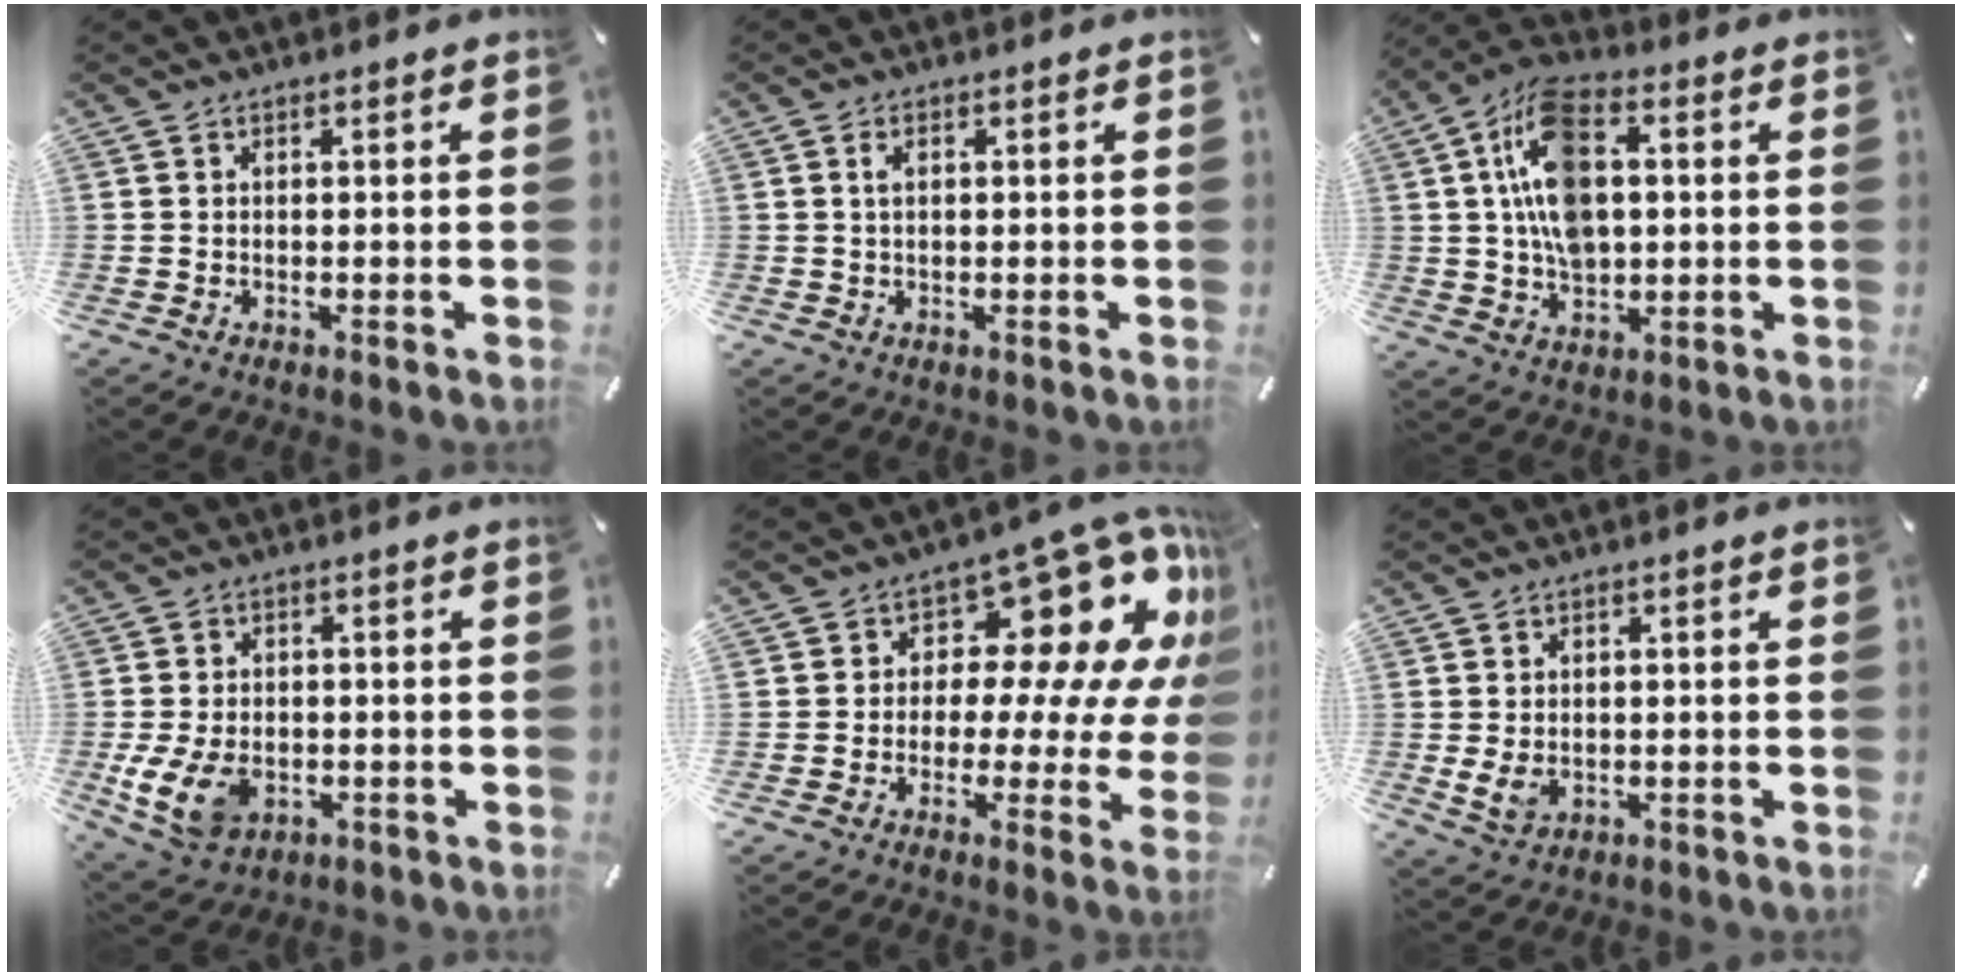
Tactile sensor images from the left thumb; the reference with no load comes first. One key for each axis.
{"total": 1.8, "fx": 0.5, "fy": 1.0, "fz": 1.4, "tx": -0.030, "ty": 0.005, "tz": 0.007}
{"total": 14.3, "fx": 2.3, "fy": 9.2, "fz": 10.7, "tx": -0.218, "ty": 0.010, "tz": 0.042}
{"total": 10.0, "fx": -2.5, "fy": 7.3, "fz": 6.4, "tx": -0.146, "ty": 0.002, "tz": -0.044}
{"total": 16.2, "fx": 7.5, "fy": 9.5, "fz": 10.8, "tx": -0.142, "ty": -0.070, "tz": 0.123}
{"total": 4.1, "fx": -0.3, "fy": 3.2, "fz": 2.5, "tx": -0.049, "ty": -0.003, "tz": -0.007}